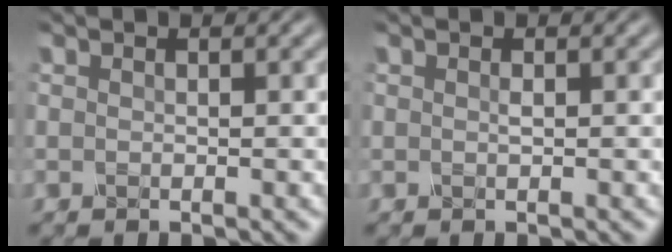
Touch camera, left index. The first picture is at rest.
{"total": 0.0}